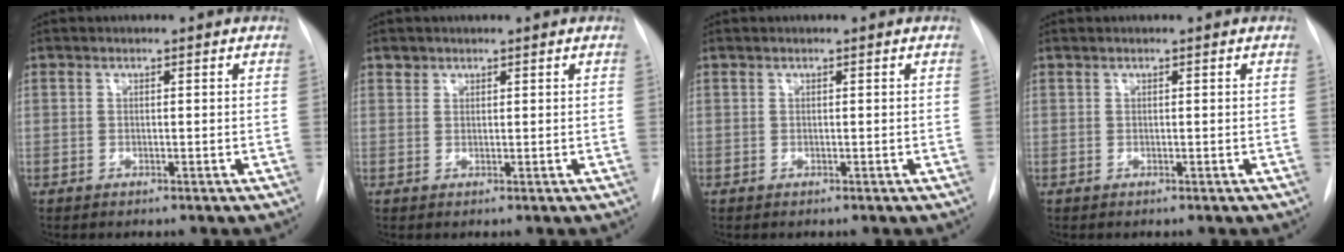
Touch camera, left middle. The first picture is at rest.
{"total": 1.0, "force": [0.8, 0.7, -0.1], "torque": [0.009, 0.003, 0.010]}
{"total": 0.0}
{"total": 0.0}